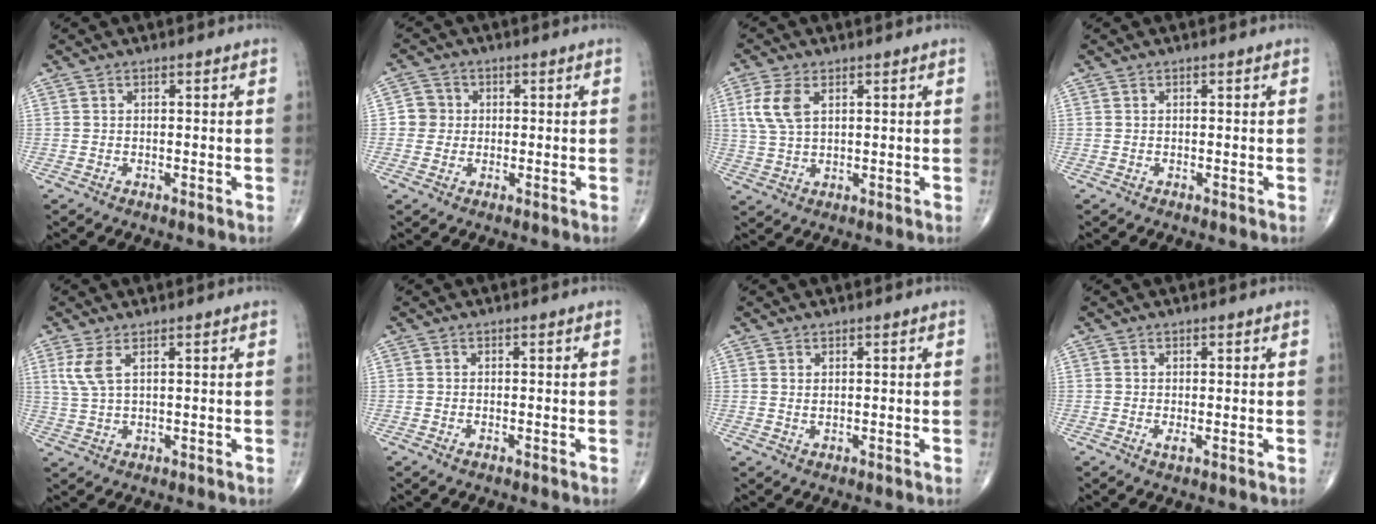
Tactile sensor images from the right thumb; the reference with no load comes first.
{"total": 3.6, "force": [0.1, 3.6, 0.6], "torque": [0.015, 0.008, -0.004]}
{"total": 6.4, "force": [2.2, 3.4, 4.9], "torque": [-0.114, 0.002, 0.048]}
{"total": 0.0}
{"total": 4.2, "force": [1.8, 1.3, 3.5], "torque": [-0.090, -0.002, 0.047]}
{"total": 0.6, "force": [-0.3, 0.1, 0.4], "torque": [-0.008, -0.001, -0.006]}
{"total": 0.8, "force": [0.5, 0.3, 0.6], "torque": [-0.011, -0.002, 0.011]}
{"total": 1.1, "force": [-0.1, 0.2, 1.1], "torque": [-0.020, -0.005, -0.001]}